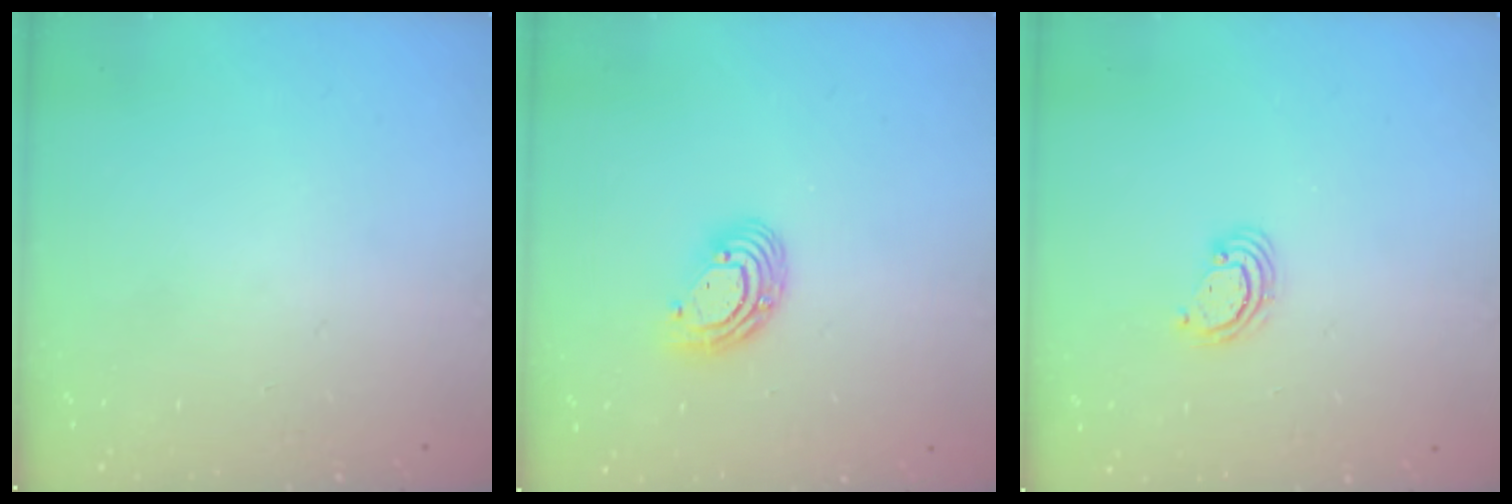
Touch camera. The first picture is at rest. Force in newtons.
{"total": 9.2, "press": 9.1, "slide": 1.6}
{"total": 2.5, "press": 2.5, "slide": 0.2}